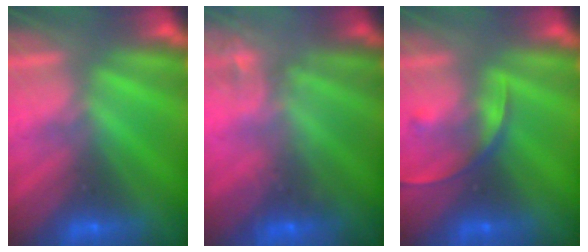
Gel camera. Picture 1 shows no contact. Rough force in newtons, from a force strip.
{"total": 2.1}
{"total": 2.4}